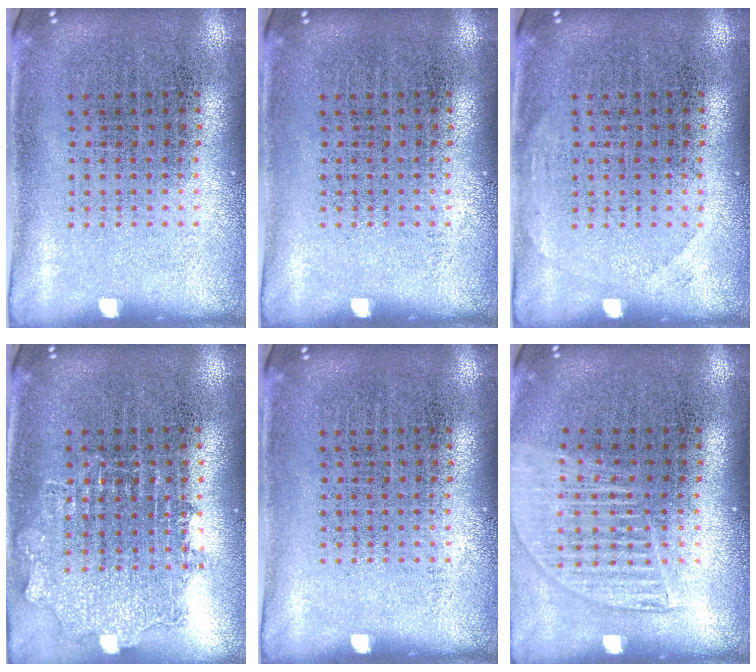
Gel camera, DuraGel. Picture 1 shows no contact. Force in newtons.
{"total": 0.0}
{"total": 0.8, "press": 0.8, "slide": 0.2}
{"total": 1.1, "press": 1.1, "slide": 0.3}
{"total": 0.0}
{"total": 1.4, "press": 1.3, "slide": 0.6}